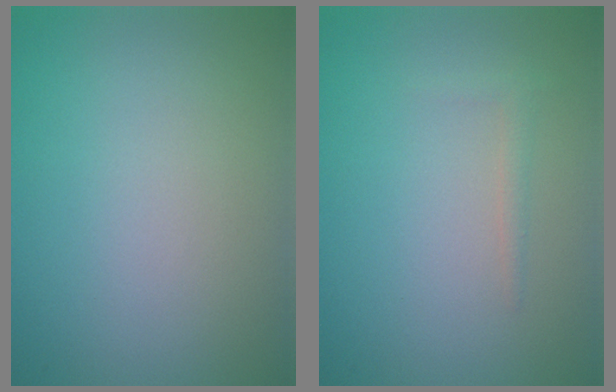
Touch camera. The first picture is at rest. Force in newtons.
{"total": 0.8, "press": 0.8, "slide": 0.0}